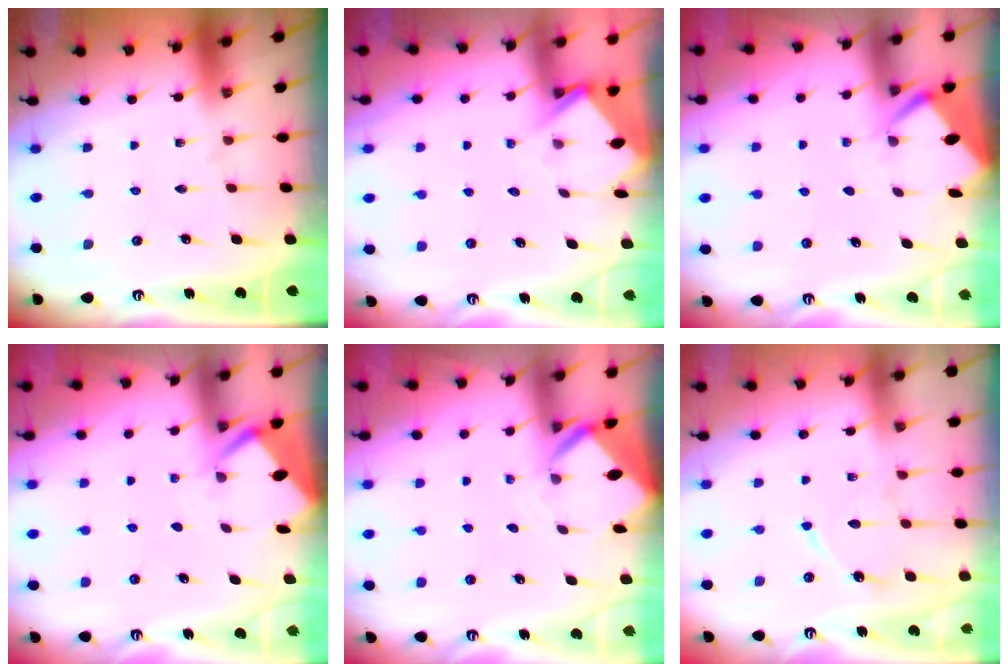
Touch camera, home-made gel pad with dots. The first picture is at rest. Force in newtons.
{"total": 3.8, "press": 3.8, "slide": 0.1}
{"total": 2.8, "press": 2.8, "slide": 0.4}
{"total": 2.8, "press": 2.8, "slide": 0.4}
{"total": 3.0, "press": 3.0, "slide": 0.1}
{"total": 8.5, "press": 8.5, "slide": 0.9}